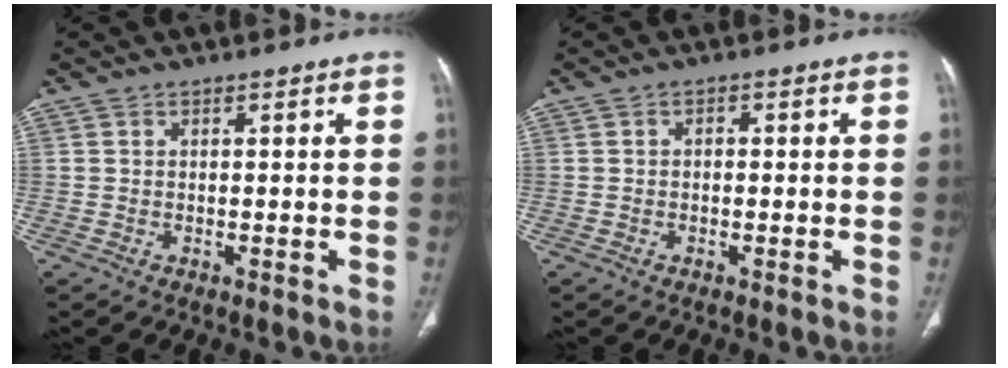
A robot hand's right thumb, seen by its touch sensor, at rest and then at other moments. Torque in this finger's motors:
{"motor_torque": [-0.13, 0.23, -0.16, 0.02, 0.06]}